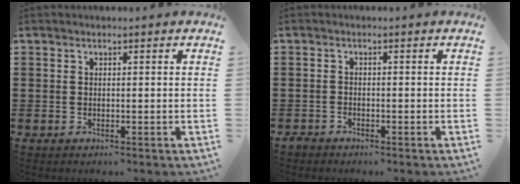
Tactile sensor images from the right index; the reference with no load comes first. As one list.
[{"total": 1.1, "force": [-1.1, 0.3, 0.1], "torque": [-0.004, -0.001, -0.023]}]